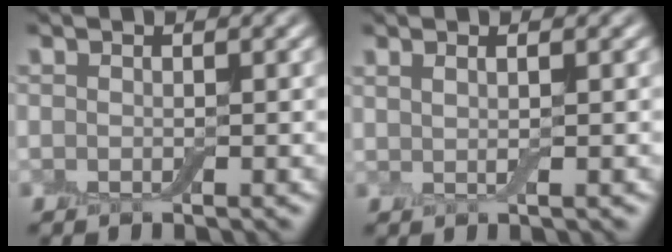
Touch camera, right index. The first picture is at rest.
{"total": 0.9, "force": [0.6, 0.0, 0.7], "torque": [-0.016, 0.003, 0.009]}